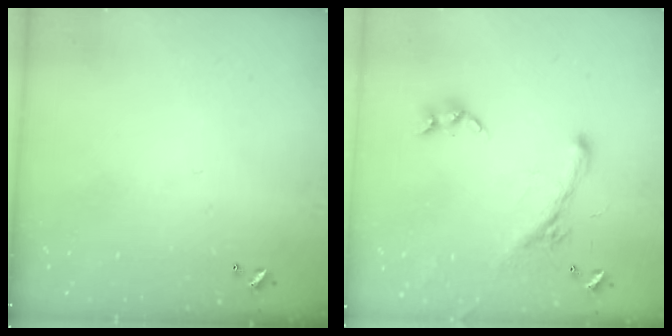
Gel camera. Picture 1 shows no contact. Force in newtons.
{"total": 2.5, "press": 2.0, "slide": 1.4}